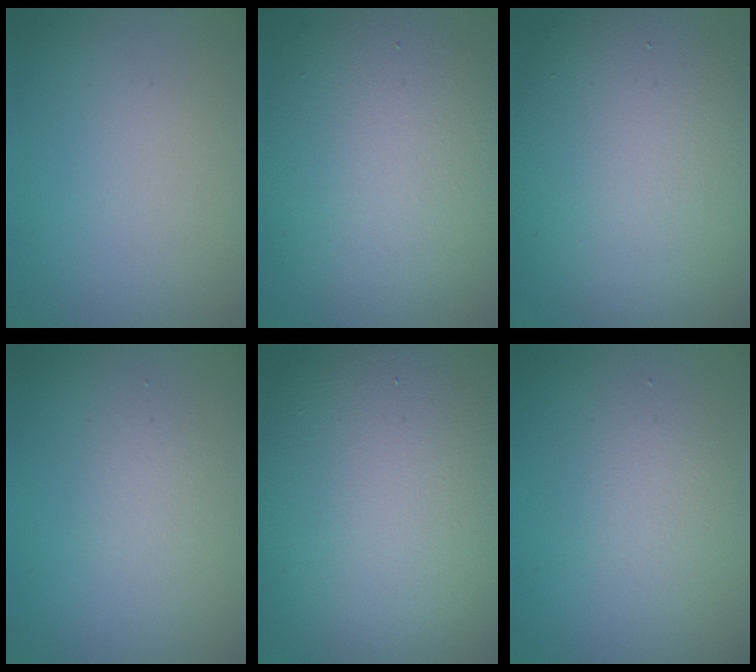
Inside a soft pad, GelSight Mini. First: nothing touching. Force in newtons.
{"total": 10.5, "press": 10.5, "slide": 0.4}
{"total": 12.6, "press": 12.5, "slide": 0.9}
{"total": 1.3, "press": 1.3, "slide": 0.1}
{"total": 16.0, "press": 16.0, "slide": 1.3}
{"total": 2.4, "press": 2.4, "slide": 0.1}